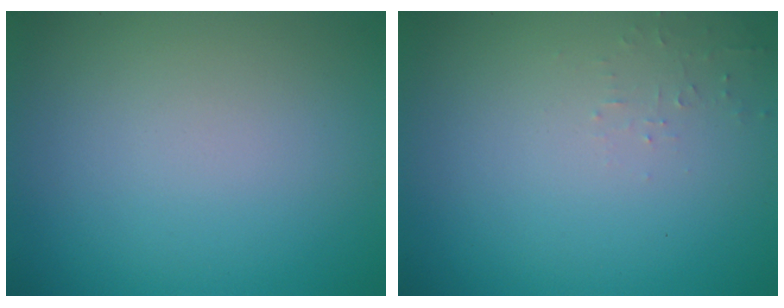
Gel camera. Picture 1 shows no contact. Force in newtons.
{"total": 0.8, "press": 0.7, "slide": 0.1}